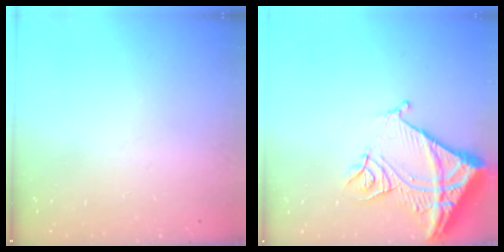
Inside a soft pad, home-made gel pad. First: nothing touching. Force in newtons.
{"total": 14.7, "press": 14.6, "slide": 1.6}